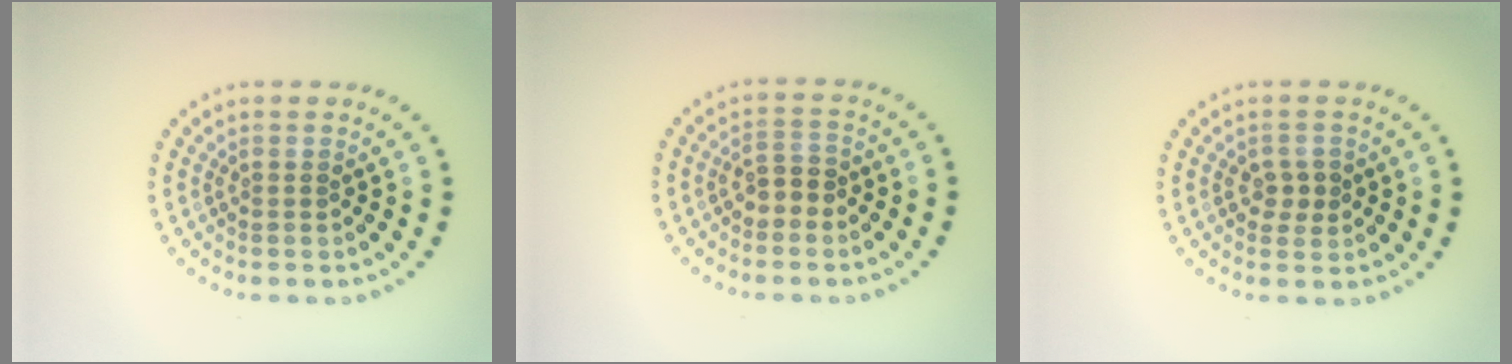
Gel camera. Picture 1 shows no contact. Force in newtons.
{"total": 2.0, "press": 1.9, "slide": 0.6}
{"total": 1.9, "press": 1.8, "slide": 0.4}